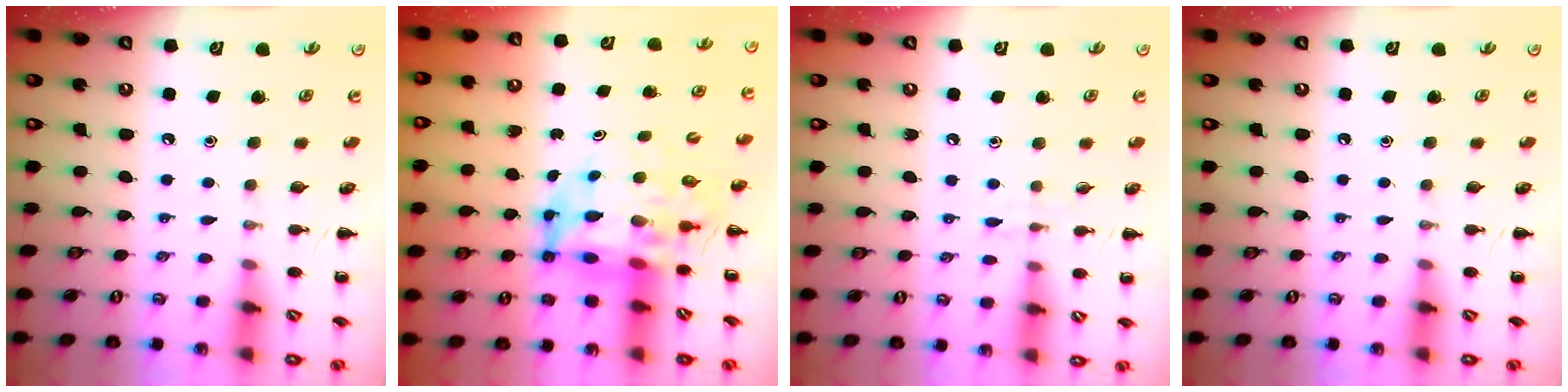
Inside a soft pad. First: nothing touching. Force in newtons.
{"total": 9.3, "press": 8.7, "slide": 3.2}
{"total": 4.8, "press": 4.5, "slide": 1.9}
{"total": 0.0}